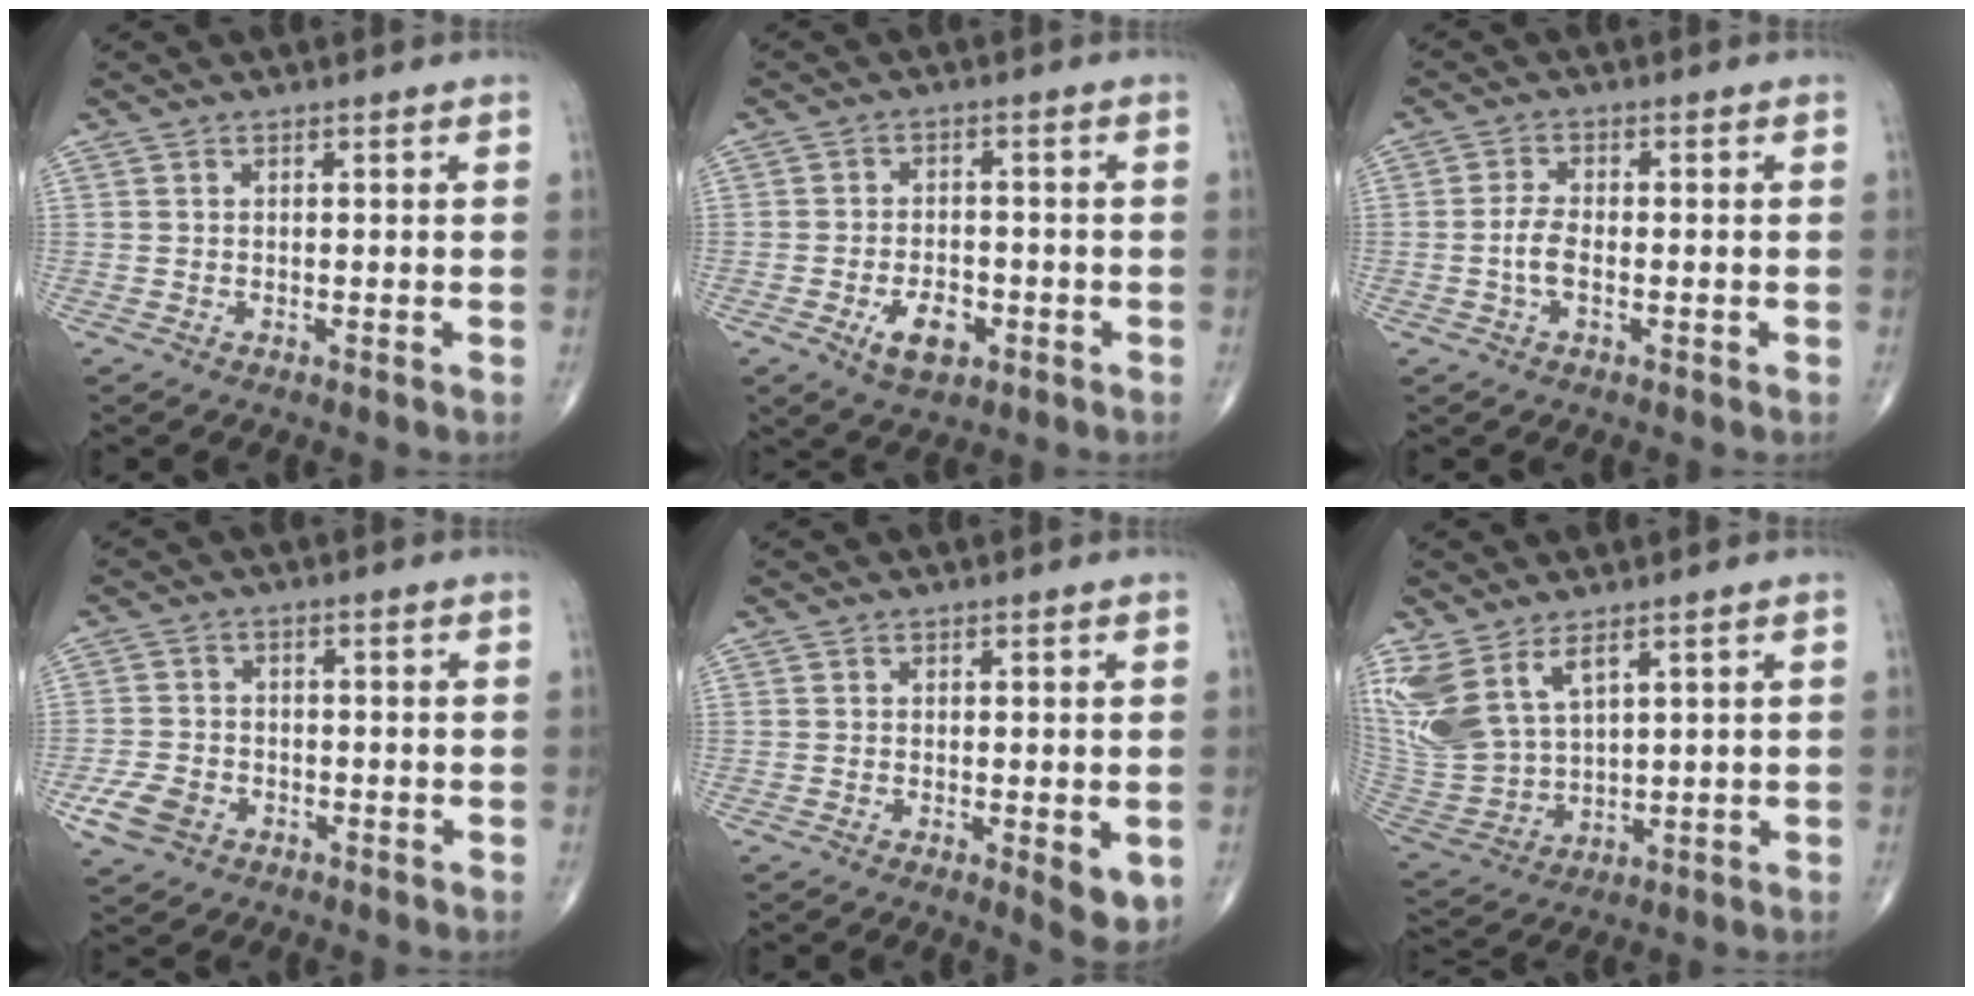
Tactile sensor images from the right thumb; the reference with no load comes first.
{"total": 6.3, "force": [-2.6, 3.6, 4.5], "torque": [-0.065, 0.008, -0.040]}
{"total": 3.6, "force": [-0.8, 1.5, 3.1], "torque": [-0.069, 0.008, -0.021]}
{"total": 5.7, "force": [-2.7, 4.1, 2.8], "torque": [-0.057, 0.010, -0.047]}
{"total": 4.6, "force": [-1.0, 1.5, 4.2], "torque": [-0.054, -0.013, -0.010]}
{"total": 13.6, "force": [7.1, 7.1, 9.1], "torque": [-0.207, -0.029, 0.166]}